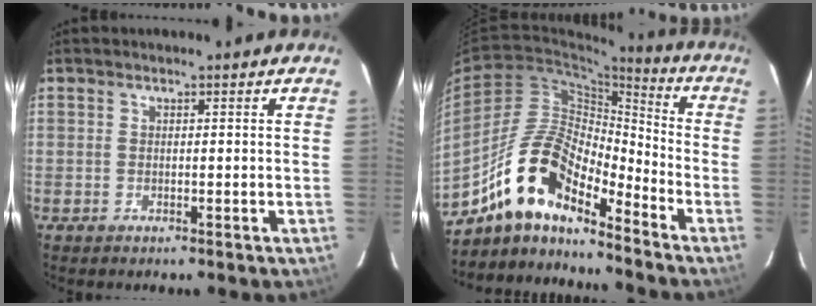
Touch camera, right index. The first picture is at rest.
{"total": 14.8, "force": [-11.3, 4.6, 8.3], "torque": [-0.152, 0.009, -0.223]}